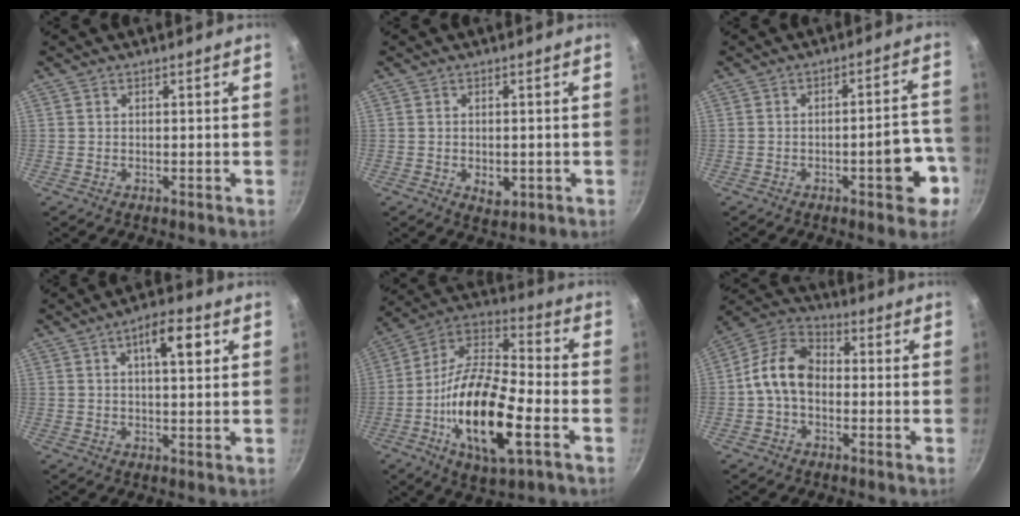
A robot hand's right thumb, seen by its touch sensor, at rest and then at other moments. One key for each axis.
{"total": 3.6, "fx": -0.7, "fy": 2.3, "fz": 2.7, "tx": -0.036, "ty": -0.006, "tz": -0.006}
{"total": 9.8, "fx": -4.1, "fy": 3.3, "fz": 8.3, "tx": -0.082, "ty": 0.037, "tz": -0.050}
{"total": 7.8, "fx": 2.6, "fy": 2.9, "fz": 6.7, "tx": -0.085, "ty": 0.002, "tz": 0.034}
{"total": 21.9, "fx": -6.3, "fy": 8.4, "fz": 19.2, "tx": -0.353, "ty": 0.025, "tz": -0.131}
{"total": 10.3, "fx": -1.0, "fy": 7.1, "fz": 7.4, "tx": -0.121, "ty": 0.037, "tz": -0.040}